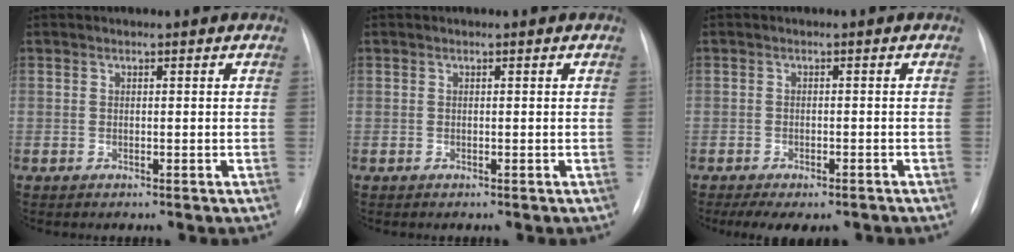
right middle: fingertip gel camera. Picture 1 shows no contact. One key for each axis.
{"total": 0.0}
{"total": 7.9, "fx": -6.0, "fy": 3.5, "fz": 3.7, "tx": -0.046, "ty": 0.003, "tz": -0.080}